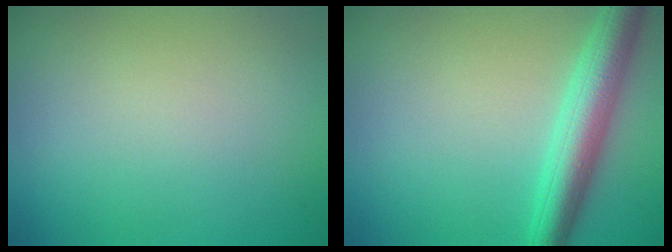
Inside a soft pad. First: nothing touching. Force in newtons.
{"total": 5.0, "press": 5.0, "slide": 0.1}